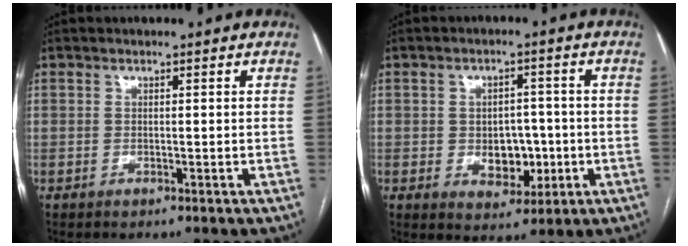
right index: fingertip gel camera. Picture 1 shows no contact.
{"total": 6.3, "force": [-1.1, 4.2, 4.5], "torque": [-0.058, 0.008, -0.007]}